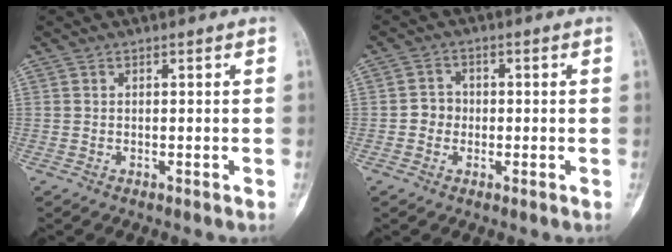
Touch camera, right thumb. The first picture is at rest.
{"total": 3.1, "force": [-0.6, 2.8, 1.0], "torque": [0.001, 0.010, -0.017]}